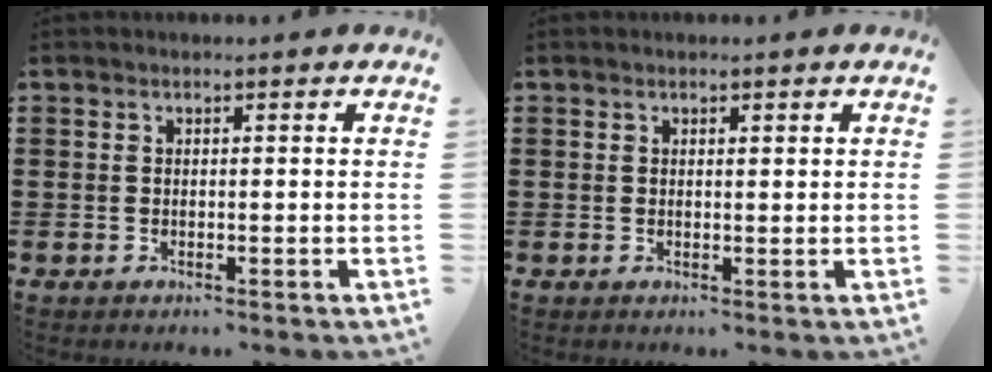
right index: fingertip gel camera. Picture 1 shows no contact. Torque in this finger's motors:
{"motor_torque": [-0.51, 0.82, 0.06, -0.01]}